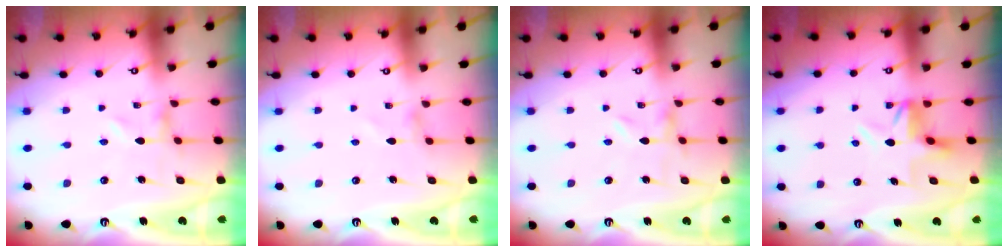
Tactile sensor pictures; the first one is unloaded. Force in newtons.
{"total": 0.0}
{"total": 0.0}
{"total": 5.1, "press": 5.1, "slide": 0.1}